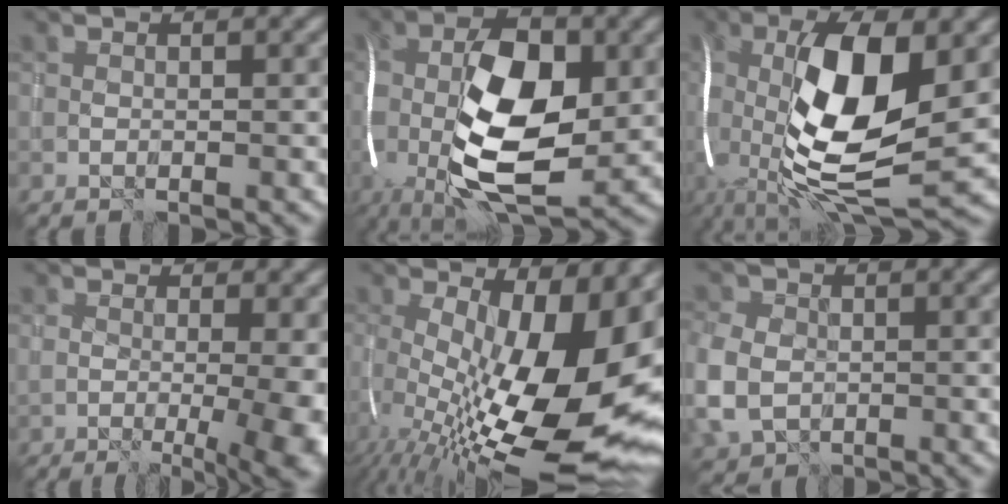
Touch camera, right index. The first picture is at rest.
{"total": 14.2, "force": [-1.4, 6.6, 12.5], "torque": [-0.225, 0.008, -0.034]}
{"total": 15.0, "force": [-0.2, 5.7, 13.9], "torque": [-0.262, -0.001, -0.010]}
{"total": 8.9, "force": [-0.3, 3.7, 8.1], "torque": [-0.061, -0.007, -0.004]}
{"total": 18.8, "force": [-1.5, 7.9, 16.9], "torque": [-0.244, -0.022, -0.015]}
{"total": 6.4, "force": [-1.0, 5.1, 3.7], "torque": [-0.106, -0.013, -0.020]}